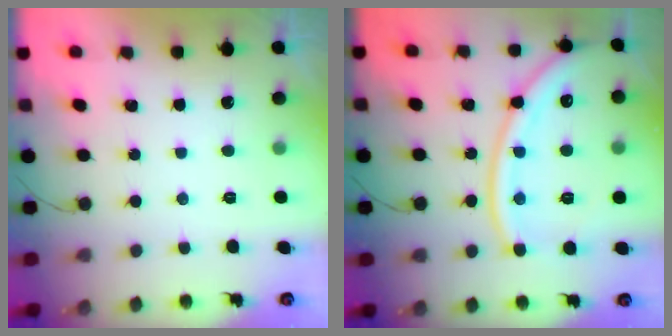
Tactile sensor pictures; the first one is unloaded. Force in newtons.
{"total": 16.3, "press": 16.2, "slide": 2.0}